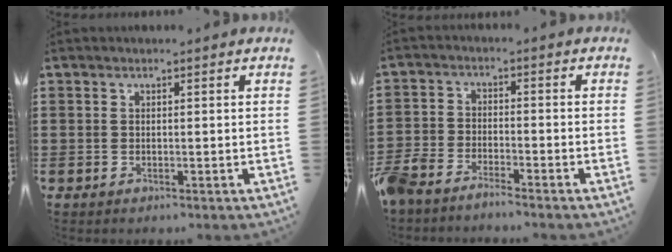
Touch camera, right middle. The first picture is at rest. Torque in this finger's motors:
{"motor_torque": [2.14, 0.00, 0.19, 0.11]}